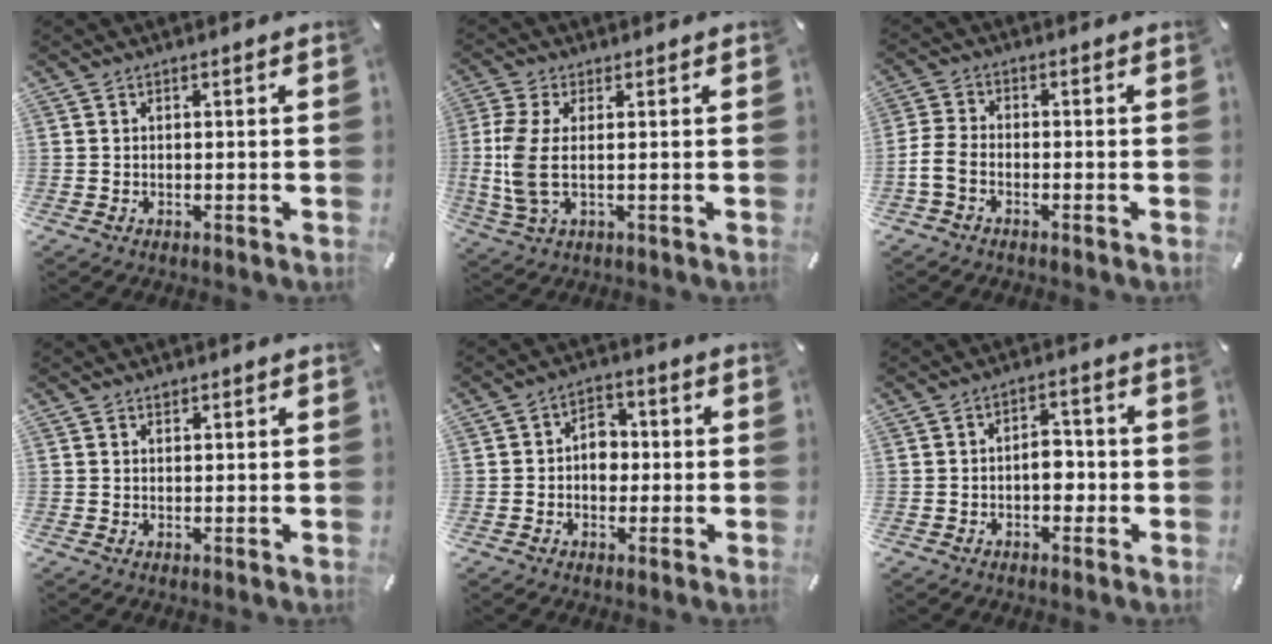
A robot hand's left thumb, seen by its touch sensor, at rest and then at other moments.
{"total": 8.5, "force": [0.6, 3.5, 7.7], "torque": [-0.176, -0.016, 0.010]}
{"total": 4.3, "force": [-2.3, 2.6, 2.6], "torque": [-0.060, 0.009, -0.045]}
{"total": 0.9, "force": [0.6, 0.7, 0.3], "torque": [0.002, -0.003, 0.009]}
{"total": 6.1, "force": [-0.7, 4.8, 3.7], "torque": [-0.047, 0.005, -0.016]}
{"total": 5.2, "force": [-1.1, 3.4, 3.8], "torque": [-0.051, 0.006, -0.025]}